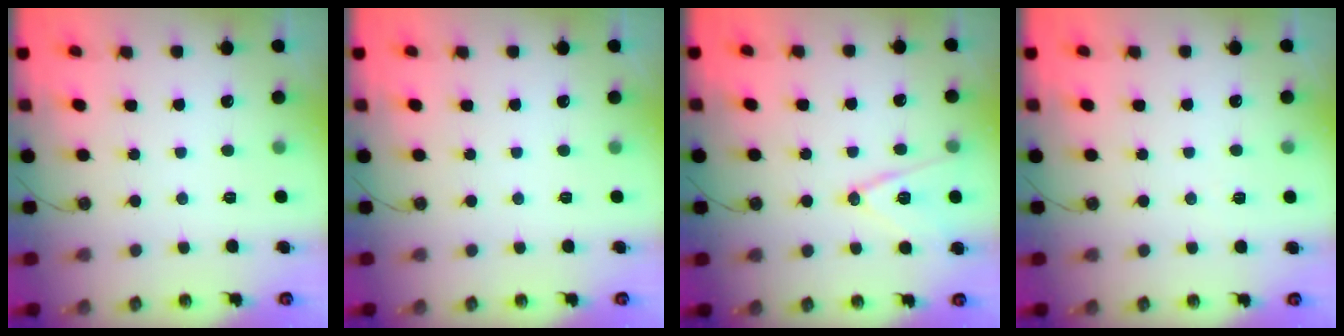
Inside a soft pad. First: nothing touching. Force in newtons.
{"total": 0.0}
{"total": 12.1, "press": 11.6, "slide": 3.5}
{"total": 3.5, "press": 1.6, "slide": 3.1}